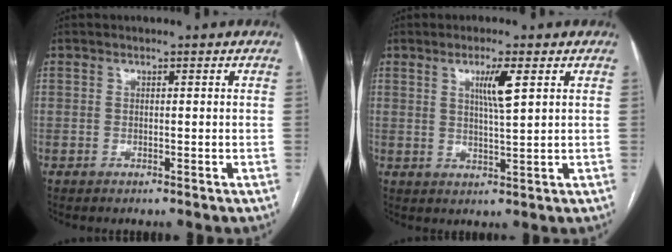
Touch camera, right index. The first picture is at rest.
{"total": 4.6, "force": [1.8, -0.1, 4.2], "torque": [-0.074, -0.004, 0.032]}